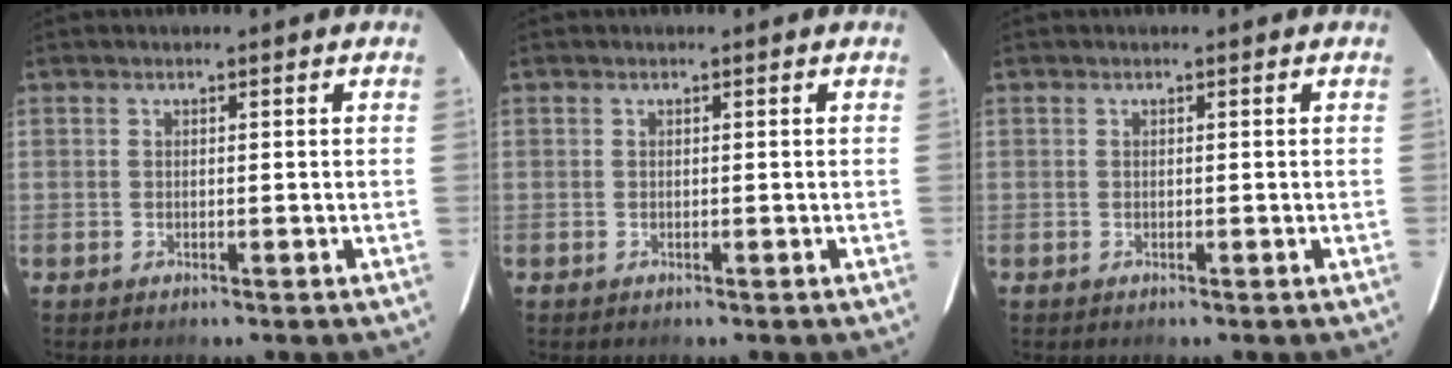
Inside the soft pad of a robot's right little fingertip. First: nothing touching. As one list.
[{"total": 0.0}, {"total": 0.0}]